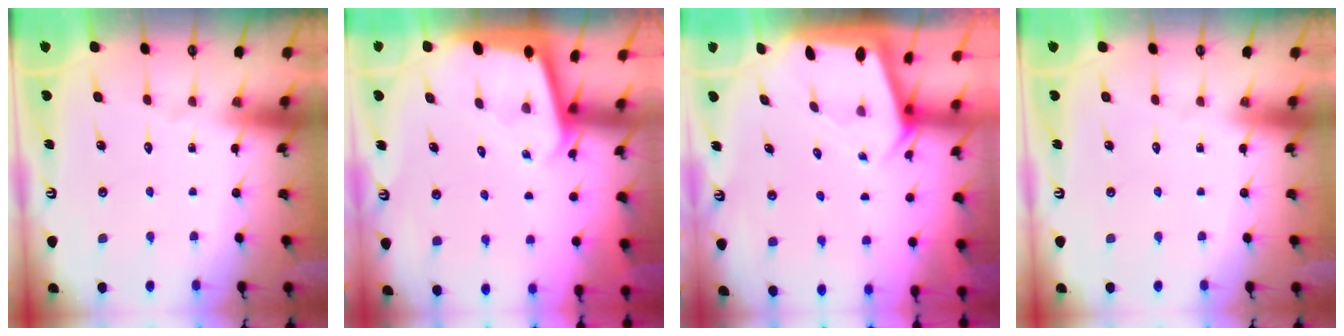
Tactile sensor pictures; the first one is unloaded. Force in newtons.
{"total": 2.7, "press": 2.7, "slide": 0.1}
{"total": 1.9, "press": 1.9, "slide": 0.1}
{"total": 0.0}